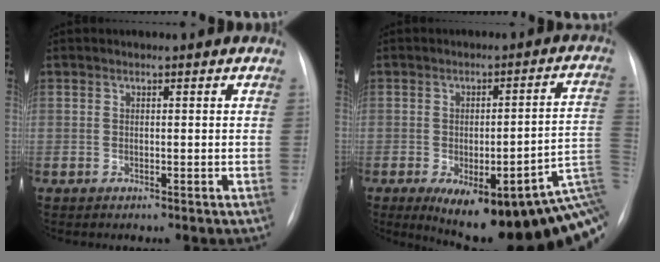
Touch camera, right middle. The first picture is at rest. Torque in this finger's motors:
{"motor_torque": [1.10, -1.04, 0.94, 0.14]}